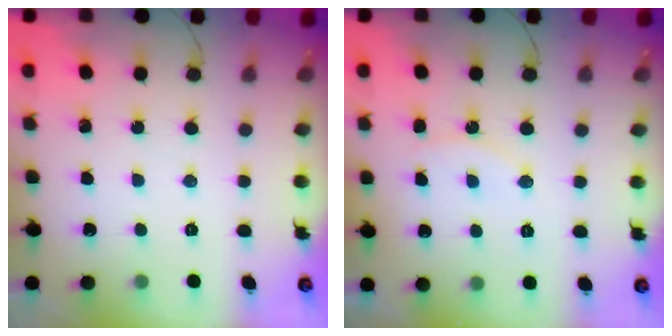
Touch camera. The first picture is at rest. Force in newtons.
{"total": 6.8, "press": 6.8, "slide": 0.5}